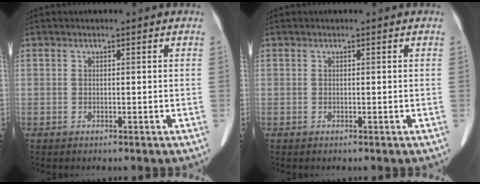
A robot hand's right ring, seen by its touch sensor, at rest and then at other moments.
{"total": 0.0}